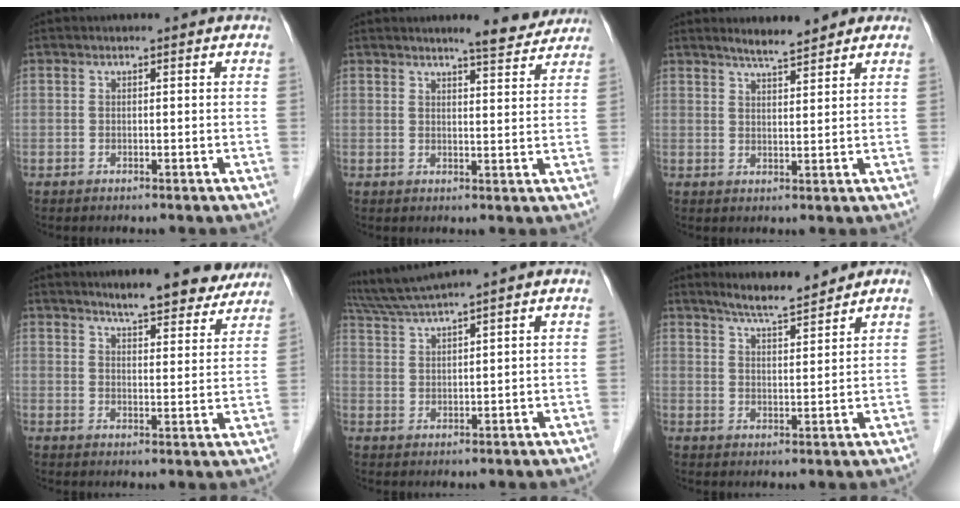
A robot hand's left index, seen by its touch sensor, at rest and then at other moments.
{"total": 5.5, "force": [5.2, 0.6, 1.7], "torque": [-0.028, -0.004, 0.058]}
{"total": 4.2, "force": [3.8, 0.5, 1.7], "torque": [-0.029, 0.009, 0.062]}
{"total": 11.9, "force": [10.7, 2.3, 4.9], "torque": [-0.052, -0.004, 0.129]}
{"total": 5.6, "force": [4.9, -1.9, 2.1], "torque": [-0.054, 0.005, 0.102]}
{"total": 5.9, "force": [5.4, 0.3, 2.4], "torque": [-0.043, 0.004, 0.096]}